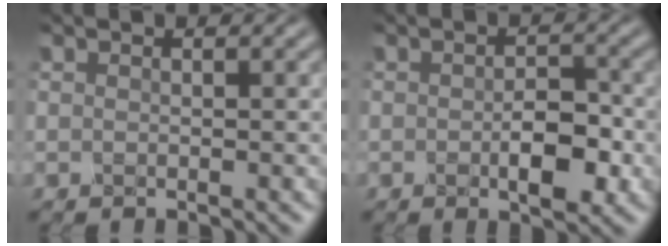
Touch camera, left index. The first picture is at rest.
{"total": 3.8, "force": [-1.1, 1.9, 3.1], "torque": [-0.049, -0.010, -0.017]}